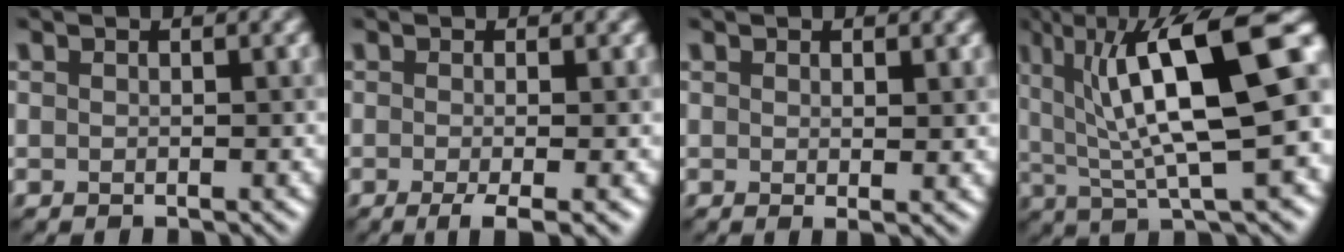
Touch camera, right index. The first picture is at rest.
{"total": 3.4, "force": [-1.1, 0.8, 3.0], "torque": [-0.049, -0.008, -0.023]}
{"total": 1.2, "force": [0.4, 0.2, 1.1], "torque": [-0.017, -0.005, 0.006]}
{"total": 14.3, "force": [4.3, 4.2, 12.9], "torque": [-0.204, 0.013, 0.067]}